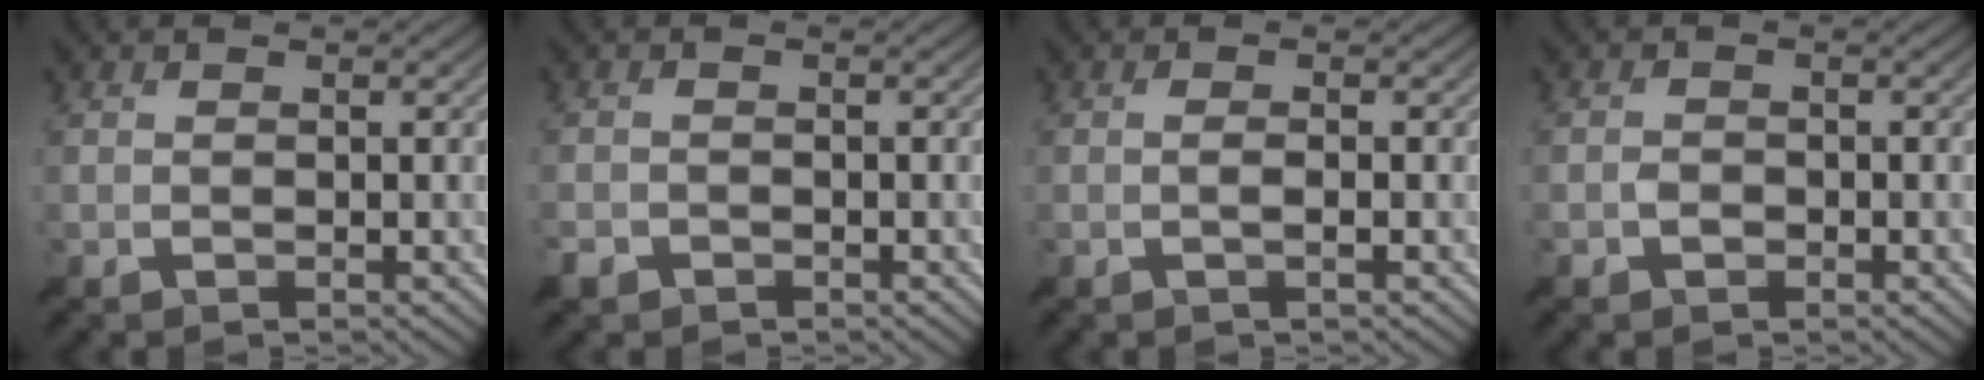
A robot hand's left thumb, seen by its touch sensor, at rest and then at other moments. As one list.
[{"total": 1.6, "force": [-1.2, 1.0, 0.5], "torque": [-0.012, -0.002, -0.031]}, {"total": 1.2, "force": [-0.2, 0.1, 1.2], "torque": [-0.022, 0.004, -0.007]}, {"total": 1.1, "force": [-0.6, 0.9, 0.5], "torque": [-0.006, 0.003, -0.014]}]